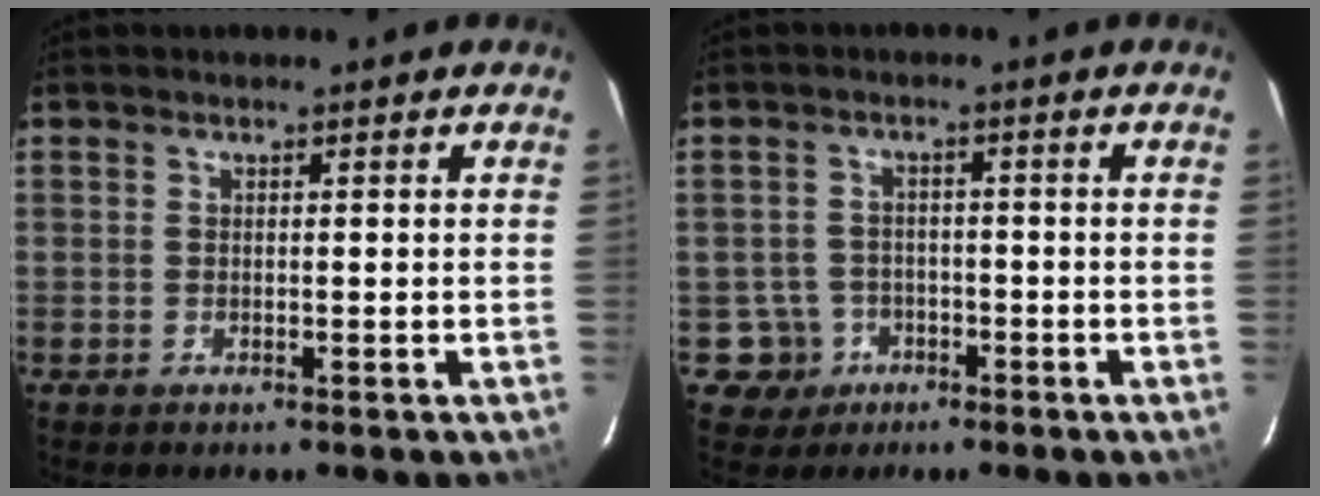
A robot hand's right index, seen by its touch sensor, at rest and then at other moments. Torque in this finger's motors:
{"motor_torque": [-0.43, 0.03, -0.88, -0.21]}